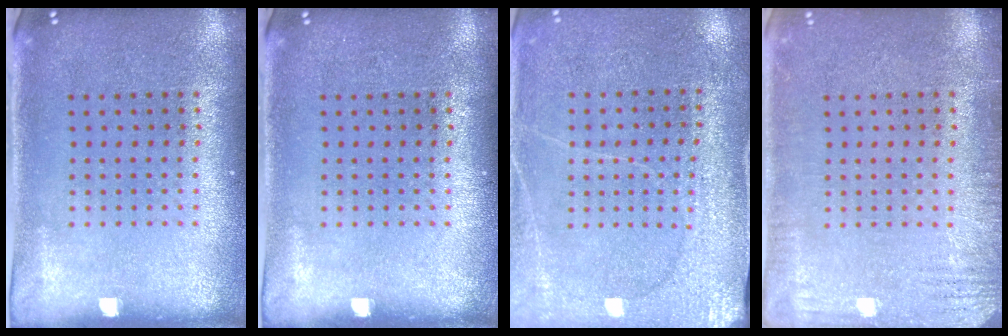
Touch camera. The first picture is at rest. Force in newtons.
{"total": 0.0}
{"total": 2.7, "press": 2.7, "slide": 0.4}
{"total": 2.5, "press": 2.5, "slide": 0.4}